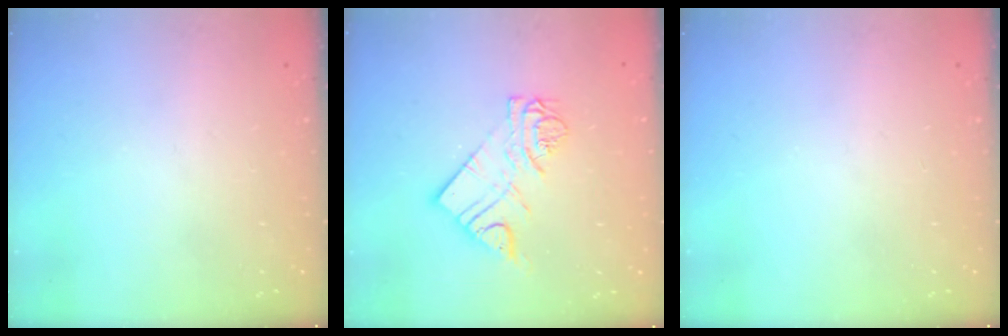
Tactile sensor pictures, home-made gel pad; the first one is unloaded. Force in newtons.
{"total": 9.7, "press": 9.6, "slide": 0.9}
{"total": 0.0}